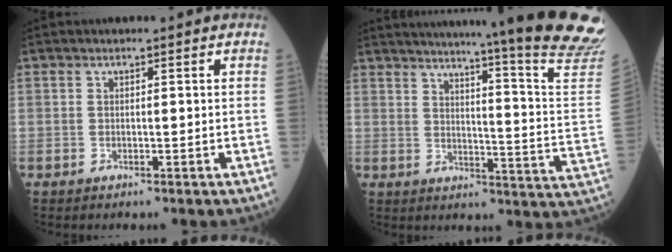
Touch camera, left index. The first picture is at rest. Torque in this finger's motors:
{"motor_torque": [0.18, -1.00, 0.78, 0.14]}